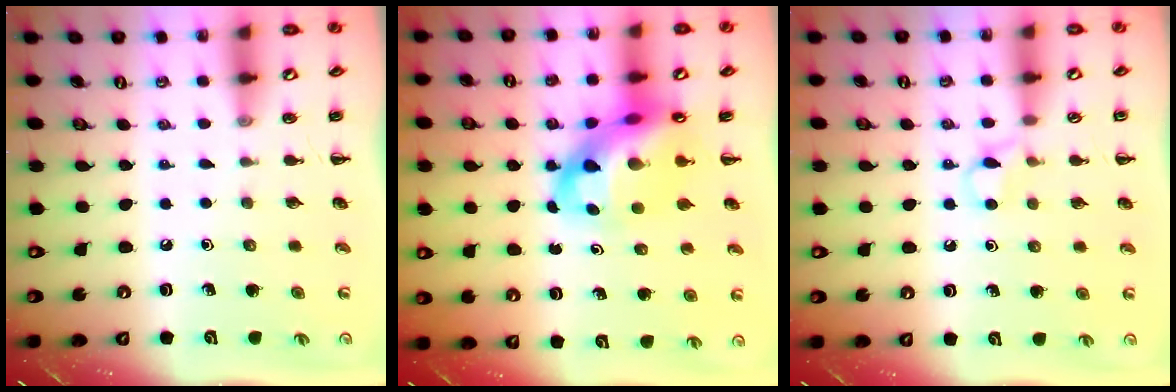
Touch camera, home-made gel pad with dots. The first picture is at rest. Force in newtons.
{"total": 11.4, "press": 11.1, "slide": 2.8}
{"total": 4.2, "press": 4.0, "slide": 1.0}